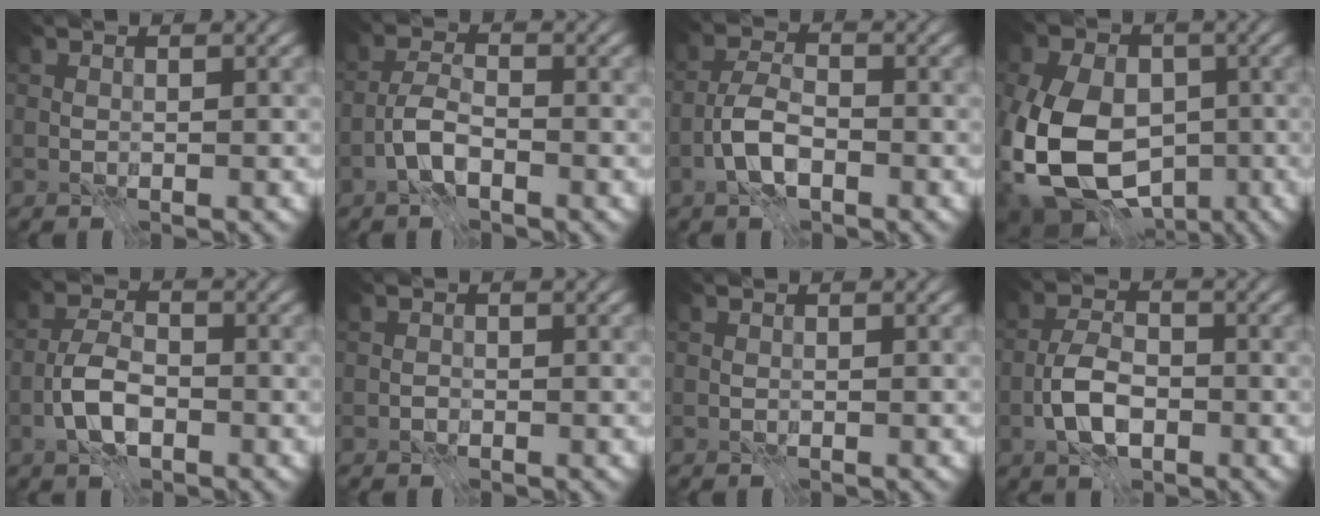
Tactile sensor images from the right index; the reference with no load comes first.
{"total": 3.1, "force": [-2.2, 1.1, 2.0], "torque": [-0.038, 0.005, -0.051]}
{"total": 3.9, "force": [-2.3, 1.6, 2.8], "torque": [-0.051, 0.006, -0.053]}
{"total": 15.5, "force": [-3.6, 11.7, 9.6], "torque": [-0.190, -0.015, -0.079]}
{"total": 4.3, "force": [-2.3, 2.0, 3.0], "torque": [-0.058, 0.005, -0.051]}
{"total": 0.7, "force": [-0.5, 0.5, 0.1], "torque": [-0.003, 0.000, -0.010]}
{"total": 0.0}
{"total": 4.7, "force": [-2.2, 2.4, 3.4], "torque": [-0.063, 0.003, -0.050]}